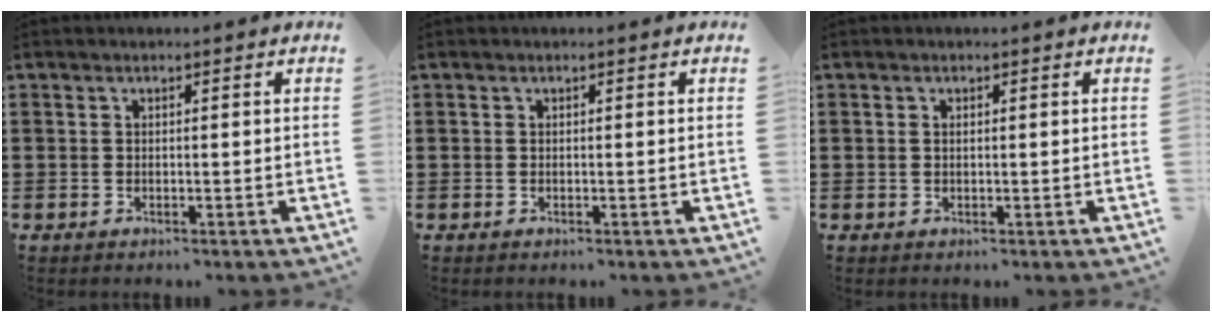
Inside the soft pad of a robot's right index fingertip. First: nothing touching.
{"total": 0.0}
{"total": 0.6, "force": [0.1, 0.3, 0.5], "torque": [-0.012, 0.001, 0.002]}